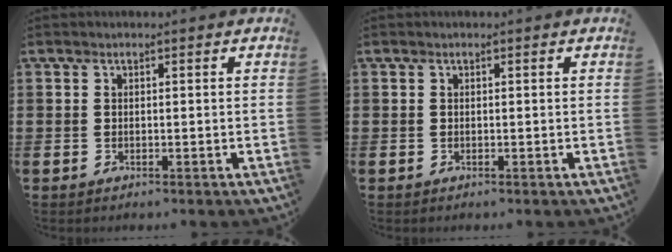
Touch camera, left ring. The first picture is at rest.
{"total": 0.0}